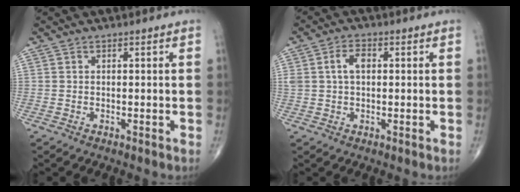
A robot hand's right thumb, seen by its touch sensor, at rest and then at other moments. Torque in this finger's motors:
{"motor_torque": [0.68, 0.94, 0.53, -0.04, 0.03]}